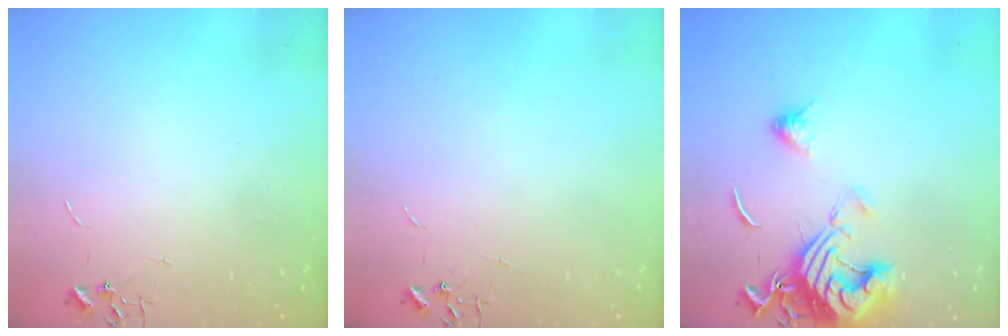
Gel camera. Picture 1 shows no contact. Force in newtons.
{"total": 0.0}
{"total": 15.9, "press": 15.7, "slide": 2.1}